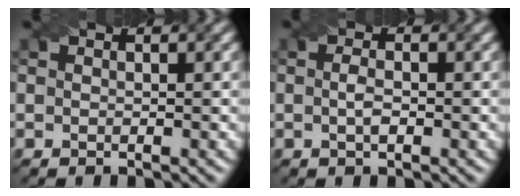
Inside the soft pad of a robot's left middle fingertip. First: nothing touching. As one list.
[{"total": 1.4, "force": [-0.3, 0.5, 1.3], "torque": [-0.029, 0.000, -0.005]}]